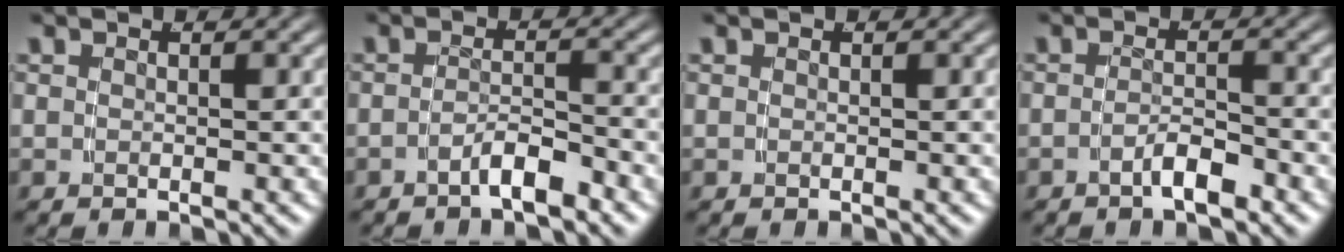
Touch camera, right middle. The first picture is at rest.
{"total": 2.8, "force": [-2.4, -0.1, 1.3], "torque": [-0.011, -0.001, -0.043]}
{"total": 0.0}
{"total": 2.3, "force": [-2.0, -0.1, 1.2], "torque": [-0.015, -0.001, -0.035]}